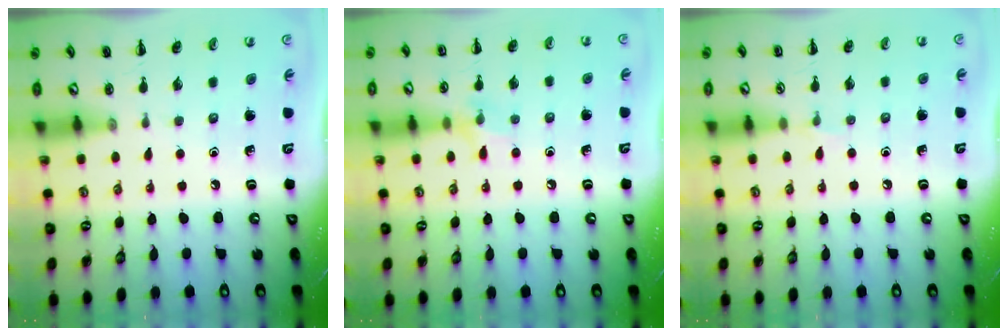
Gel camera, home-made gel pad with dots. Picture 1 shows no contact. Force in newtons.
{"total": 7.1, "press": 6.8, "slide": 1.8}
{"total": 3.4, "press": 3.2, "slide": 1.3}